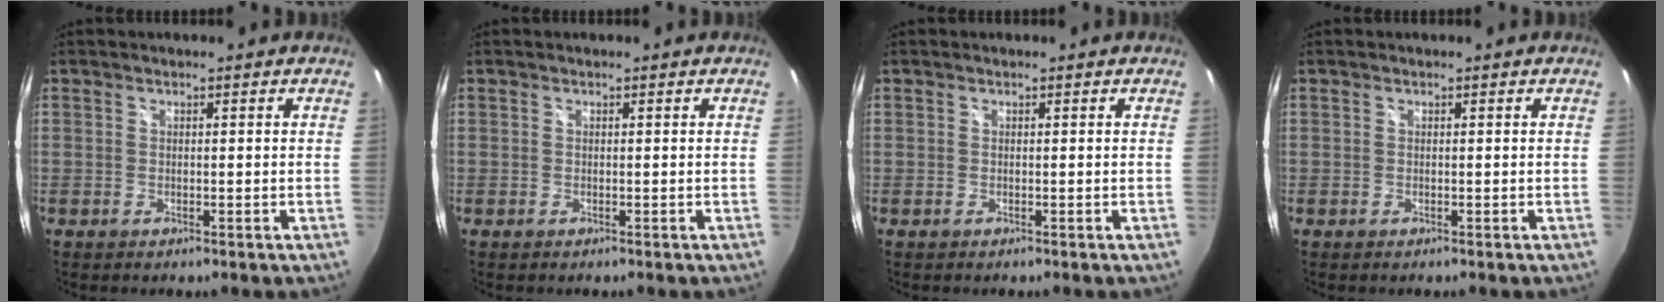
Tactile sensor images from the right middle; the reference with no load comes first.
{"total": 0.0}
{"total": 0.0}
{"total": 0.0}